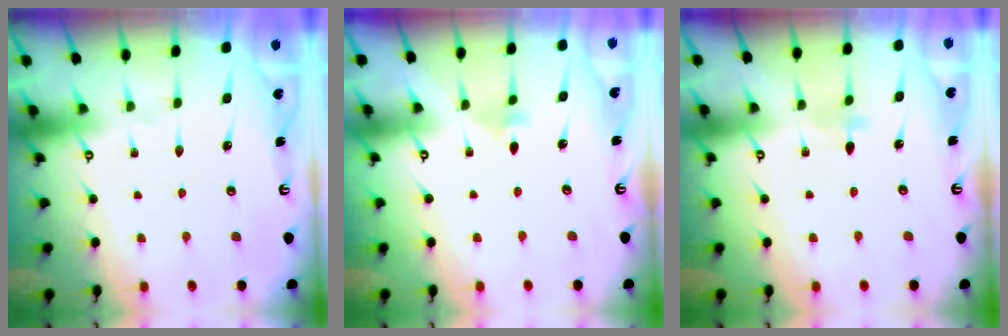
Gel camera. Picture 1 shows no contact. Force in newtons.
{"total": 1.7, "press": 1.6, "slide": 0.5}
{"total": 3.0, "press": 2.9, "slide": 0.6}